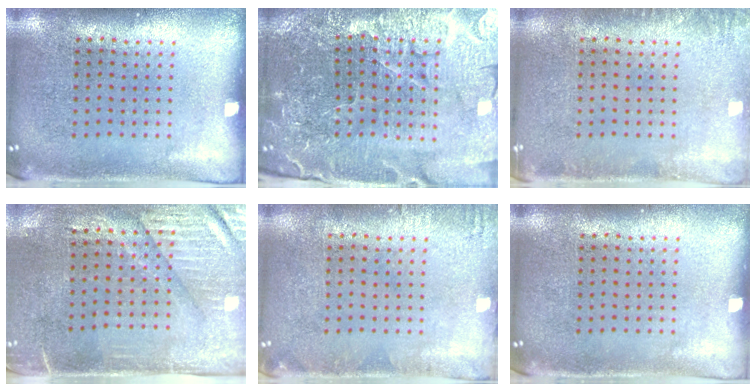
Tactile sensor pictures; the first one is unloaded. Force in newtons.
{"total": 5.1, "press": 4.9, "slide": 1.6}
{"total": 1.4, "press": 1.3, "slide": 0.2}
{"total": 3.1, "press": 2.7, "slide": 1.5}
{"total": 1.0, "press": 1.0, "slide": 0.2}
{"total": 0.0}